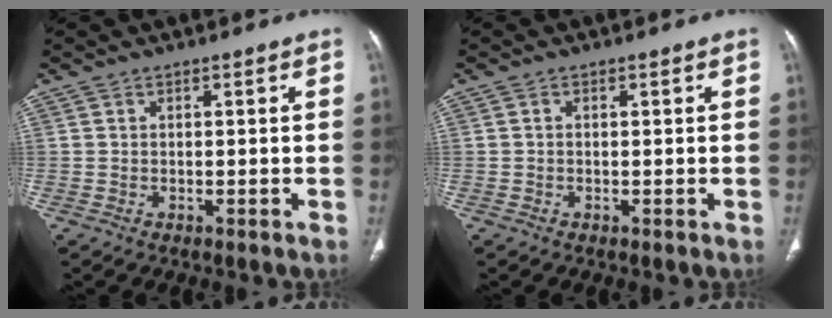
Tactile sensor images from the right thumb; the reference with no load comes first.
{"total": 0.0}